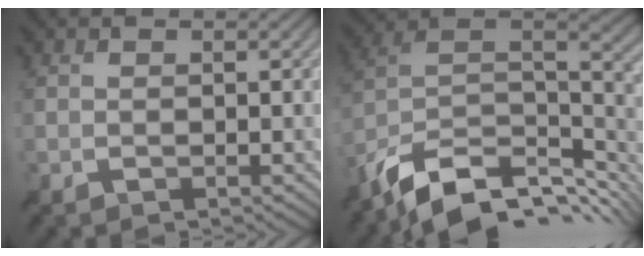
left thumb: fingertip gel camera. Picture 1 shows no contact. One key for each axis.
{"total": 13.9, "fx": -8.4, "fy": 7.0, "fz": 8.5, "tx": -0.201, "ty": -0.015, "tz": -0.142}